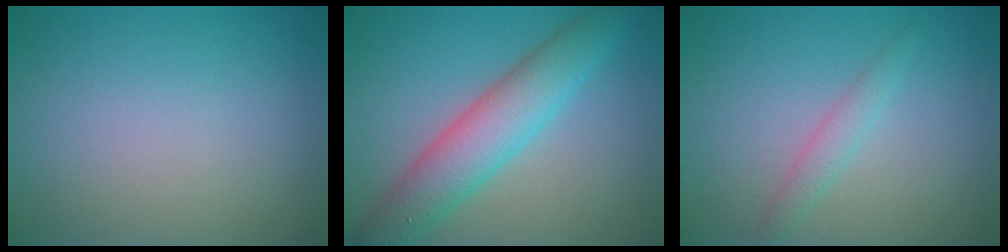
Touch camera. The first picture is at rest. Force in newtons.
{"total": 6.0, "press": 6.0, "slide": 0.1}
{"total": 1.5, "press": 1.5, "slide": 0.0}